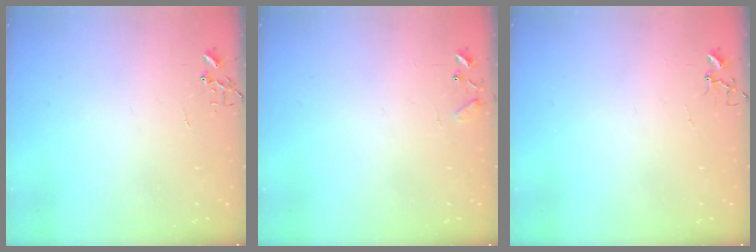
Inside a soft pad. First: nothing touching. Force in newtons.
{"total": 7.6, "press": 7.5, "slide": 0.6}
{"total": 4.0, "press": 4.0, "slide": 0.3}